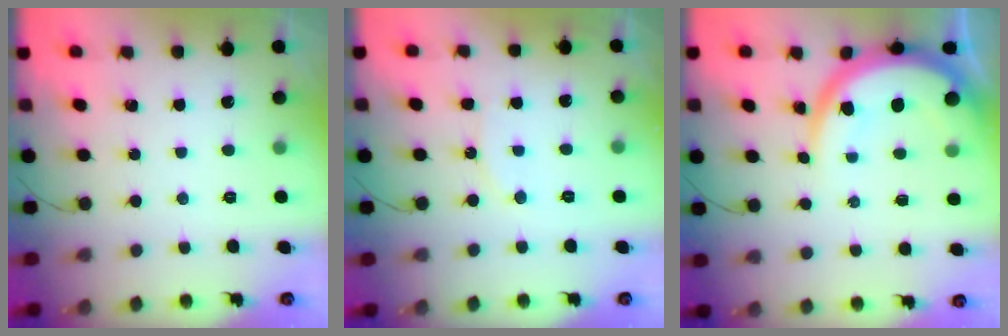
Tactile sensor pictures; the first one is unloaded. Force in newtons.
{"total": 8.0, "press": 7.8, "slide": 2.0}
{"total": 12.2, "press": 12.1, "slide": 1.1}